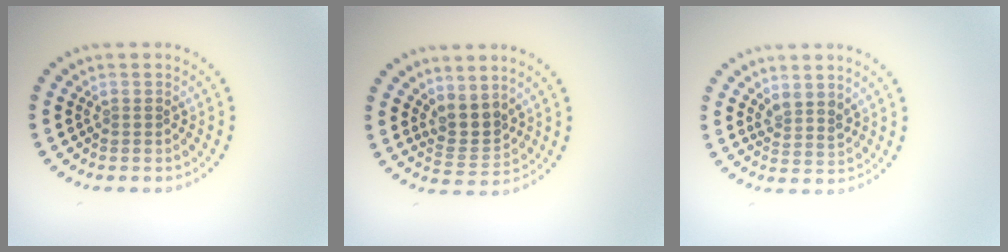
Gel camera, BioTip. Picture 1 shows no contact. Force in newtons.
{"total": 2.7, "press": 2.2, "slide": 1.7}
{"total": 1.9, "press": 1.6, "slide": 1.0}